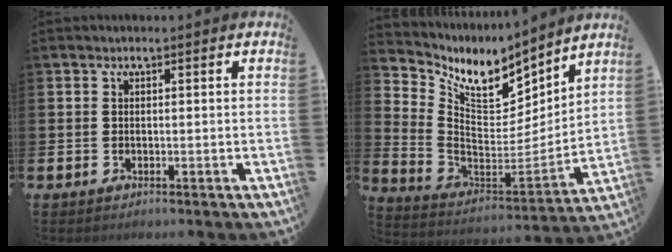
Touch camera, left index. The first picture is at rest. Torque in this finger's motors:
{"motor_torque": [0.38, -0.47, 0.48, 0.10]}